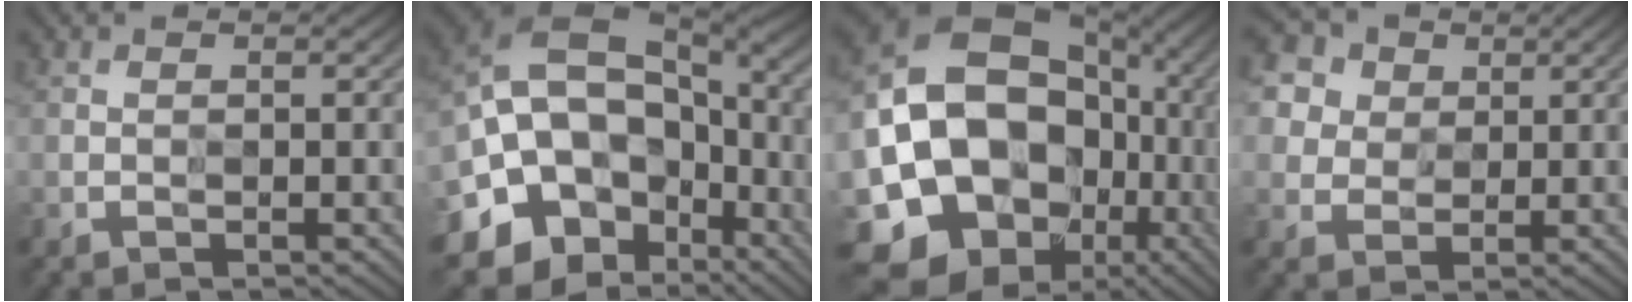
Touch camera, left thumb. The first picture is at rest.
{"total": 18.7, "force": [-4.7, 15.6, 9.2], "torque": [-0.168, -0.012, -0.091]}
{"total": 20.4, "force": [-3.0, 17.8, 9.3], "torque": [-0.200, -0.024, -0.072]}
{"total": 11.0, "force": [6.7, 7.7, 4.1], "torque": [-0.154, 0.021, 0.127]}